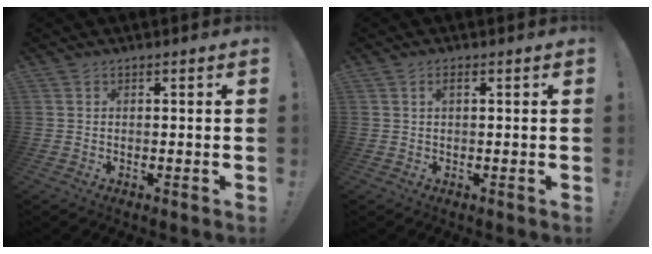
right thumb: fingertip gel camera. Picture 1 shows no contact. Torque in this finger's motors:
{"motor_torque": [0.42, 0.25, 0.22, -0.07, 0.00]}